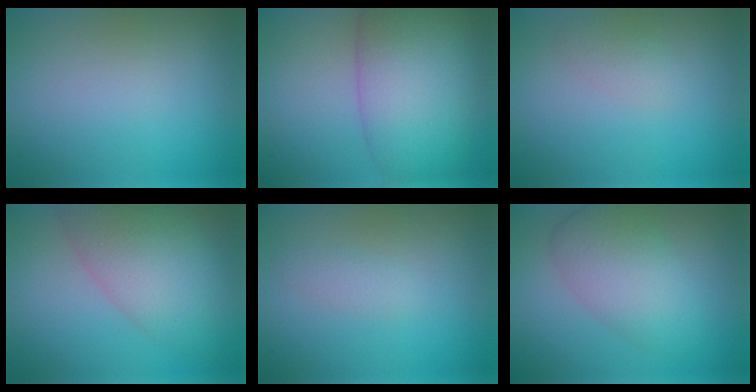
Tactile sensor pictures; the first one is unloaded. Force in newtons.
{"total": 8.8, "press": 8.8, "slide": 0.3}
{"total": 1.2, "press": 1.2, "slide": 0.1}
{"total": 7.8, "press": 7.8, "slide": 0.5}
{"total": 1.1, "press": 1.1, "slide": 0.1}
{"total": 4.6, "press": 4.6, "slide": 0.1}